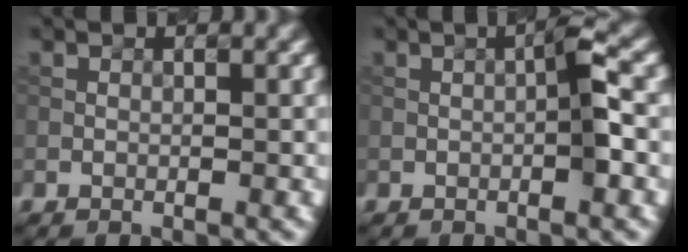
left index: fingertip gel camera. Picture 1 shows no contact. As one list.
[{"total": 2.5, "force": [-0.3, 0.1, 2.5], "torque": [-0.039, 0.008, -0.006]}]